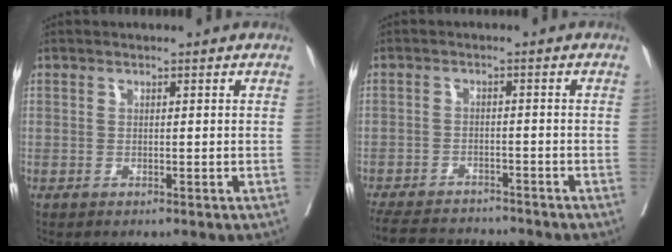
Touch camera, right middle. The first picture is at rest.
{"total": 10.3, "force": [-9.8, 1.7, 2.8], "torque": [-0.050, -0.004, -0.146]}